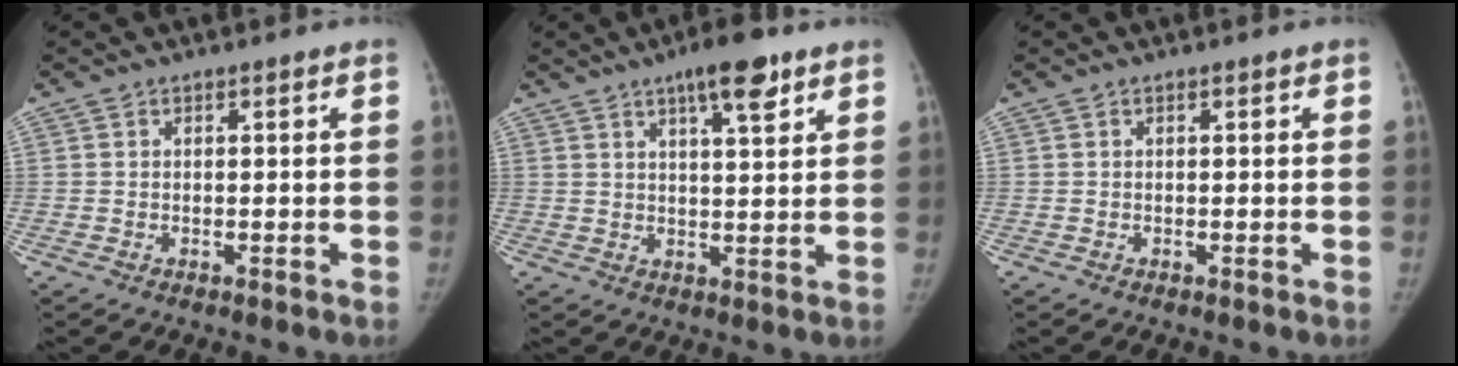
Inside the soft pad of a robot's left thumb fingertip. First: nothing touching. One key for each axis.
{"total": 8.4, "fx": 5.0, "fy": 2.4, "fz": 6.3, "tx": -0.080, "ty": -0.024, "tz": 0.075}
{"total": 0.0}